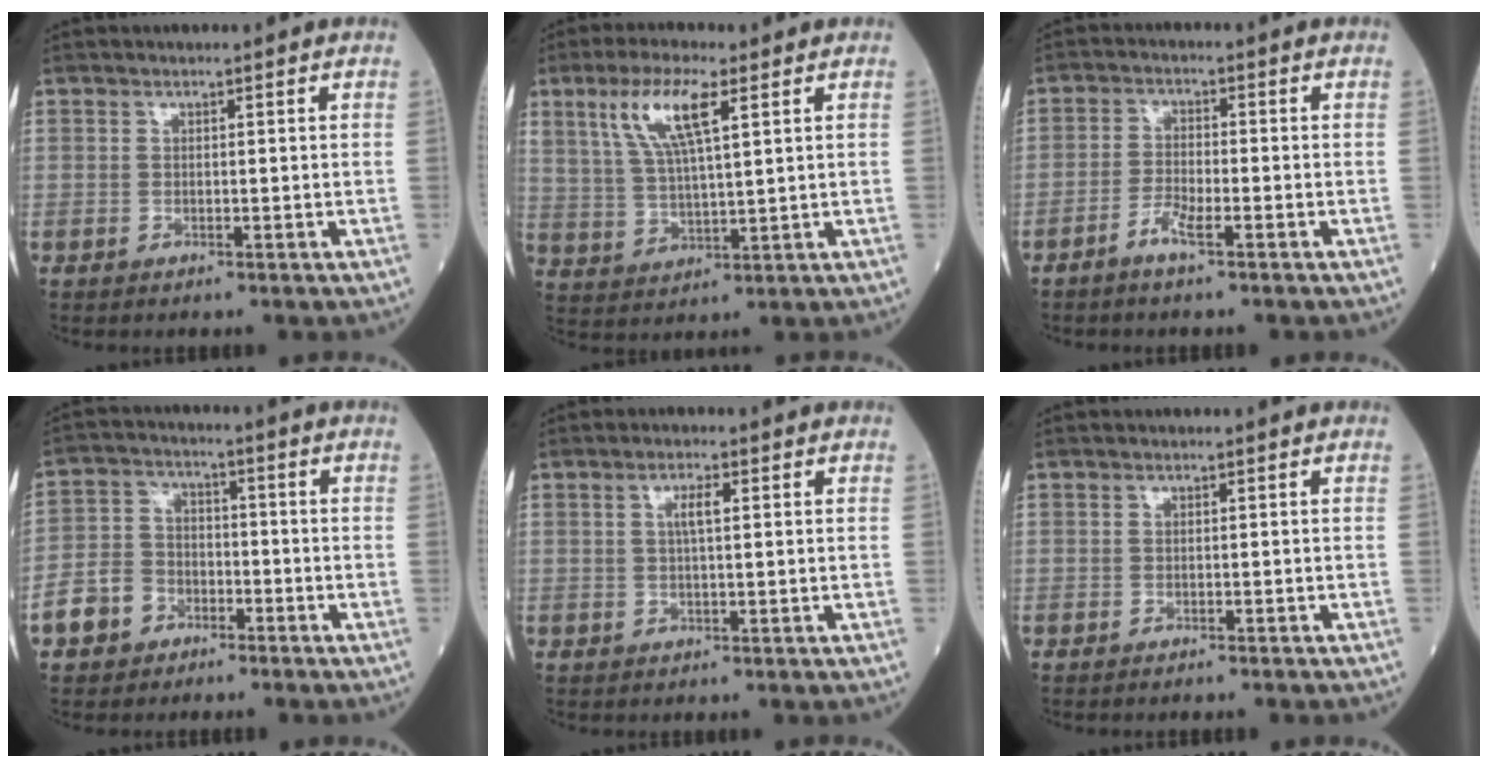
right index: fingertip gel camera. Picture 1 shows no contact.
{"total": 9.2, "force": [4.3, 1.7, 7.9], "torque": [-0.164, 0.010, 0.088]}
{"total": 3.4, "force": [-2.3, 0.4, 2.4], "torque": [-0.051, 0.001, -0.047]}
{"total": 7.1, "force": [-4.0, 5.3, 2.4], "torque": [-0.066, 0.018, -0.073]}
{"total": 2.4, "force": [0.6, 0.4, 2.3], "torque": [-0.045, 0.003, 0.010]}
{"total": 1.7, "force": [-1.6, 0.0, 0.7], "torque": [-0.011, 0.000, -0.020]}